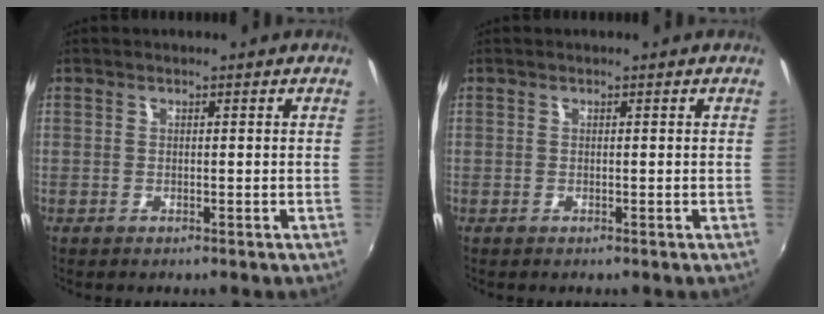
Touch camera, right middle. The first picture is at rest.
{"total": 0.0}